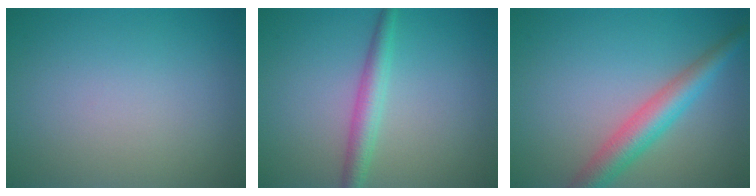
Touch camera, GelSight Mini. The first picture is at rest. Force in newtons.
{"total": 2.7, "press": 2.7, "slide": 0.0}
{"total": 4.5, "press": 4.5, "slide": 0.1}